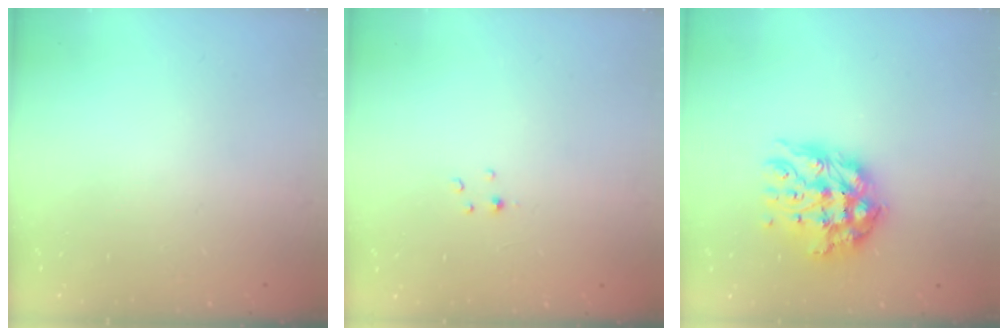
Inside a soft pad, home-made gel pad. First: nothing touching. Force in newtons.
{"total": 1.5, "press": 1.4, "slide": 0.2}
{"total": 14.7, "press": 14.6, "slide": 1.3}